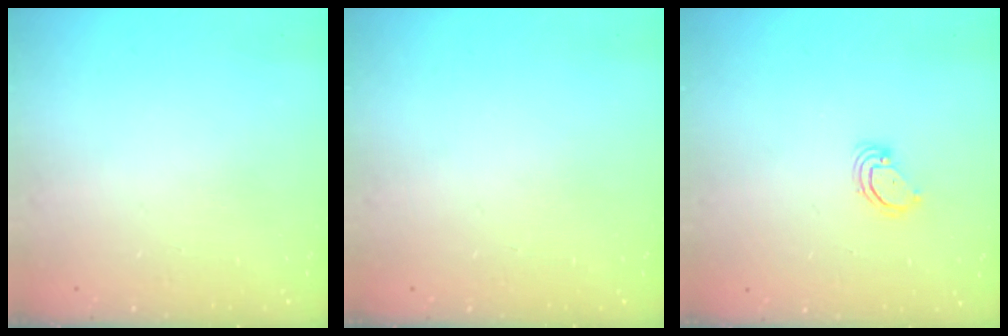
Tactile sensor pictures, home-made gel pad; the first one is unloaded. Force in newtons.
{"total": 0.0}
{"total": 3.2, "press": 3.2, "slide": 0.4}